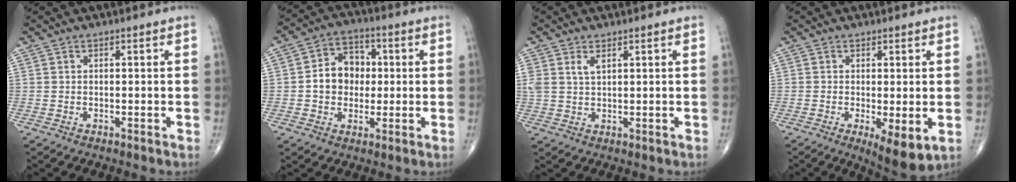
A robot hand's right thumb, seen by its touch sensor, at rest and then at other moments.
{"total": 9.1, "force": [0.1, 7.4, 5.3], "torque": [-0.051, 0.021, -0.006]}
{"total": 2.7, "force": [1.4, 1.3, 1.9], "torque": [-0.041, 0.002, 0.035]}
{"total": 7.1, "force": [-1.7, 2.2, 6.5], "torque": [-0.099, -0.022, -0.022]}